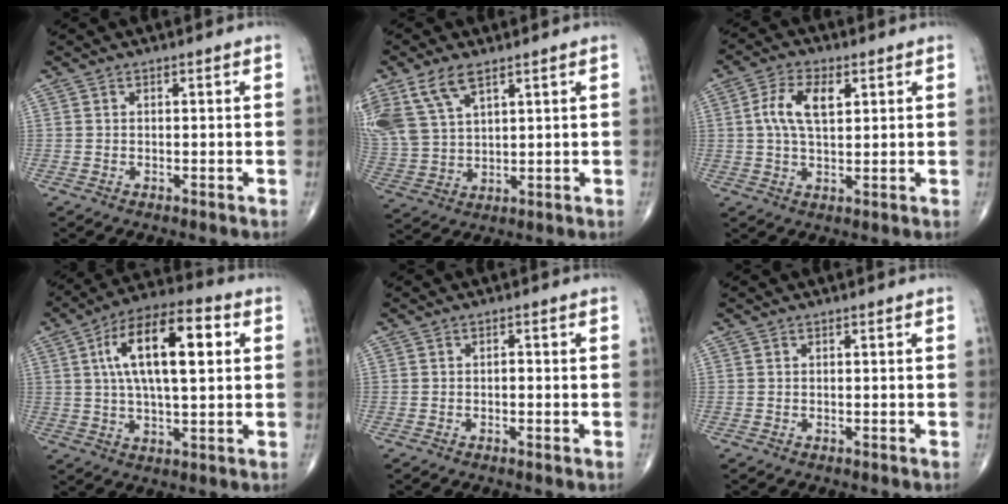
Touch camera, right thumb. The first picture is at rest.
{"total": 12.2, "force": [6.9, 6.1, 8.0], "torque": [-0.174, -0.012, 0.149]}
{"total": 7.7, "force": [1.9, 3.8, 6.3], "torque": [-0.121, 0.004, 0.033]}
{"total": 17.3, "force": [4.2, 6.9, 15.3], "torque": [-0.253, 0.015, 0.064]}
{"total": 1.2, "force": [-0.3, 0.5, 1.1], "torque": [-0.009, 0.001, -0.007]}
{"total": 0.0}